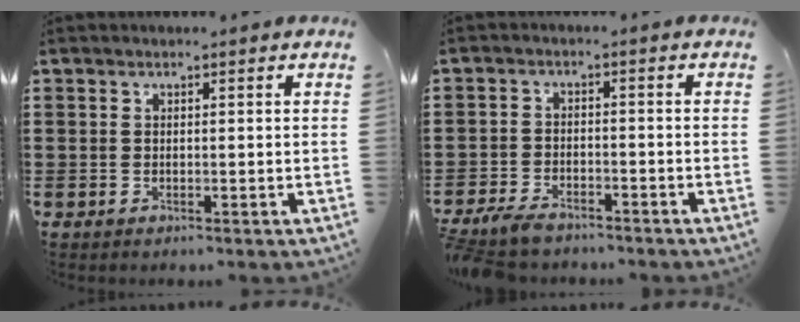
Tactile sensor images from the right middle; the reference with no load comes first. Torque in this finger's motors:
{"motor_torque": [0.33, 0.03, 0.68, 0.18]}